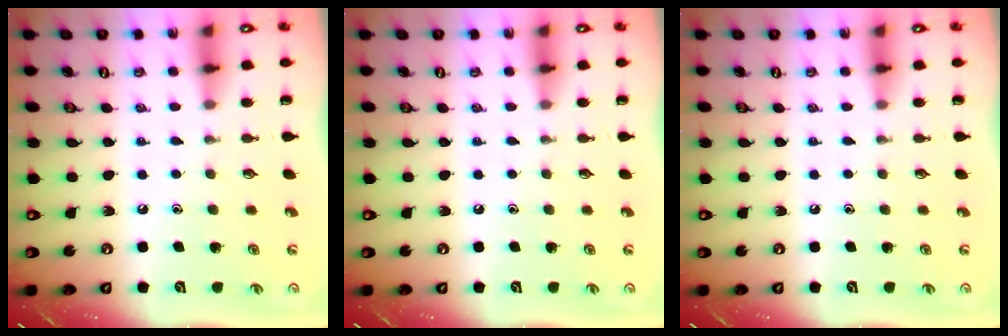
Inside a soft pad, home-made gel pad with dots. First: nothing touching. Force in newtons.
{"total": 0.0}
{"total": 0.0}